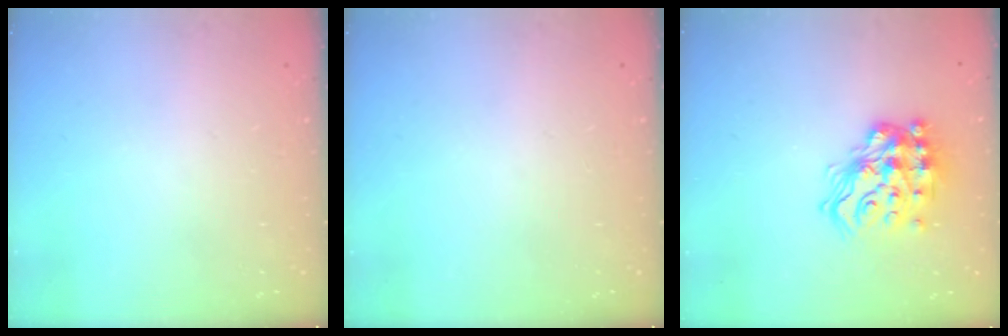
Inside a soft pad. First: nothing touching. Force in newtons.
{"total": 0.0}
{"total": 16.3, "press": 16.2, "slide": 2.1}